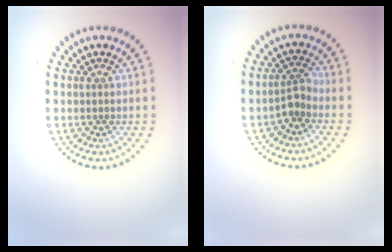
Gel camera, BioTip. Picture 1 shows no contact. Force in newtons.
{"total": 1.8, "press": 1.3, "slide": 1.2}